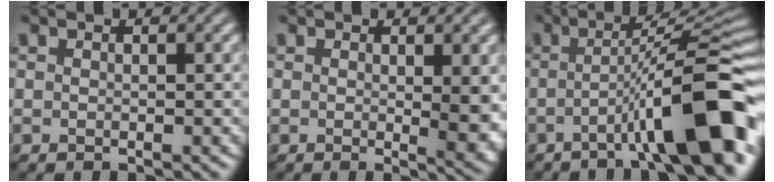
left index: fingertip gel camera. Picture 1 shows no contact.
{"total": 4.8, "force": [0.1, 1.5, 4.5], "torque": [-0.052, -0.007, 0.004]}
{"total": 10.7, "force": [-4.2, 1.8, 9.7], "torque": [-0.118, 0.026, -0.065]}